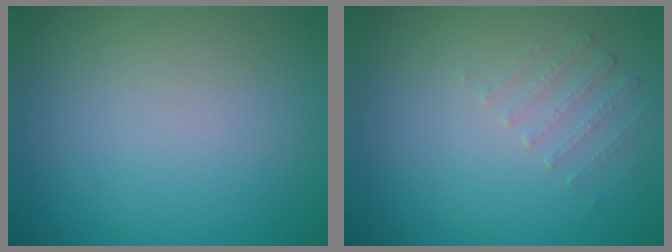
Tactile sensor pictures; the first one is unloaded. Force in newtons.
{"total": 1.1, "press": 0.7, "slide": 0.8}